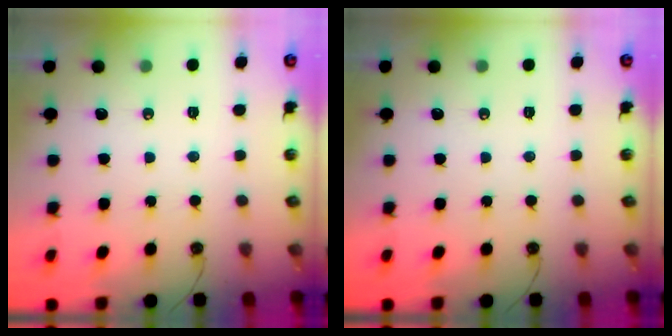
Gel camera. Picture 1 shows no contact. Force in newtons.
{"total": 0.0}